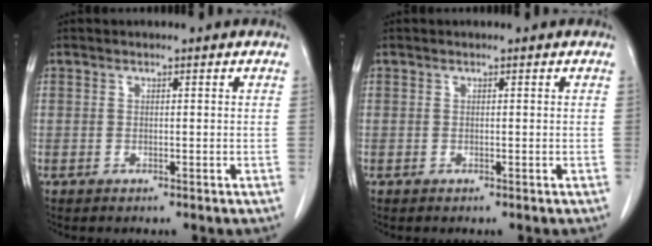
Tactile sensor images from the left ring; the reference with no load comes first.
{"total": 0.0}